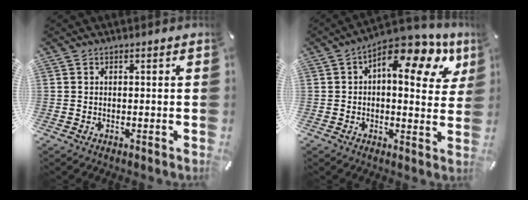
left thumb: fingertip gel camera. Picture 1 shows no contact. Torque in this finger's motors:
{"motor_torque": [0.45, 0.69, 1.01, 0.15, 0.03]}